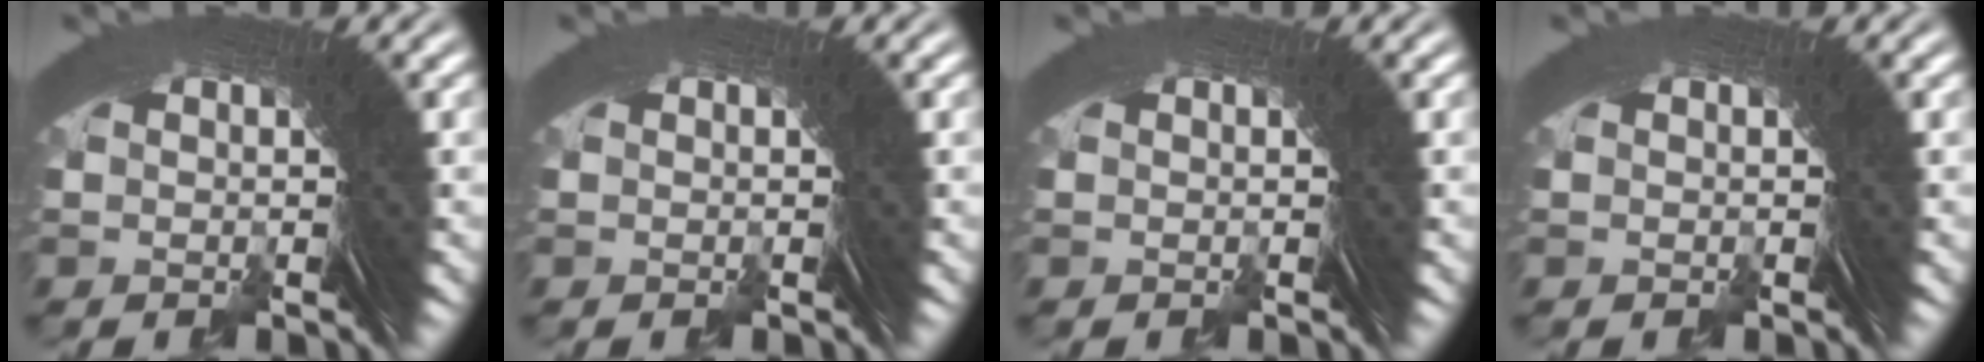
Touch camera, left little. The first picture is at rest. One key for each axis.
{"total": 0.0}
{"total": 0.0}
{"total": 0.0}